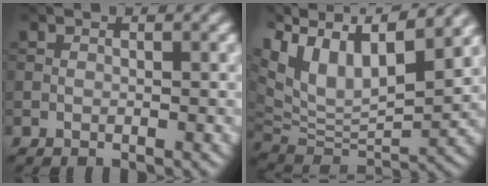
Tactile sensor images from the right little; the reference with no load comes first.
{"total": 13.3, "force": [6.6, 6.2, 9.8], "torque": [-0.199, 0.031, 0.115]}